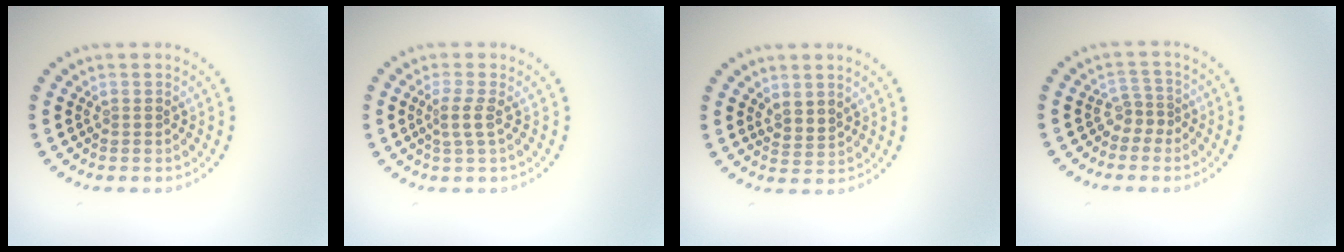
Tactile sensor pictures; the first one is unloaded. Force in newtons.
{"total": 1.6, "press": 1.2, "slide": 1.1}
{"total": 1.7, "press": 1.3, "slide": 1.1}
{"total": 1.6, "press": 1.1, "slide": 1.2}